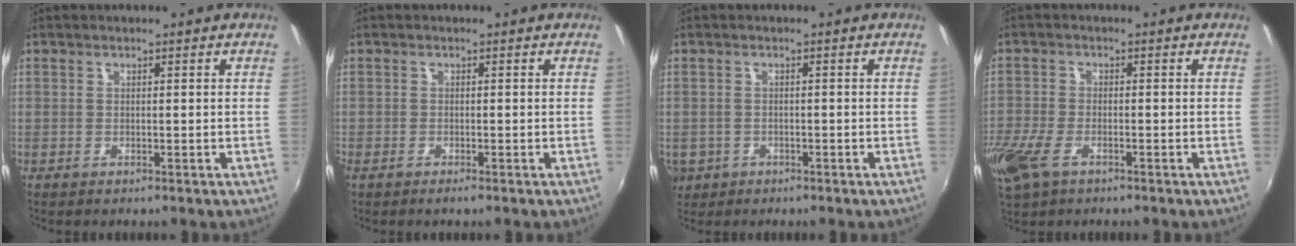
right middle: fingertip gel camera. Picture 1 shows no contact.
{"total": 1.1, "force": [-0.9, 0.2, 0.6], "torque": [-0.013, -0.005, -0.019]}
{"total": 6.3, "force": [-2.2, 5.3, 2.5], "torque": [-0.071, -0.009, -0.030]}
{"total": 9.6, "force": [-5.4, 4.9, 6.3], "torque": [-0.162, -0.029, -0.105]}